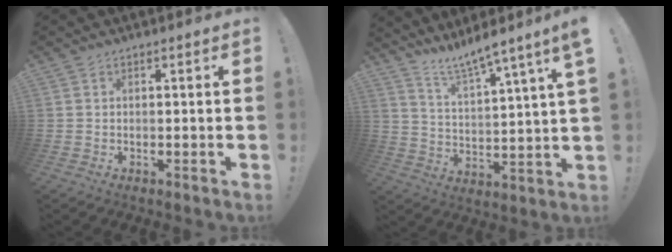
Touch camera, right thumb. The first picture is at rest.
{"total": 9.2, "force": [7.7, 0.1, 5.0], "torque": [-0.089, -0.064, 0.124]}